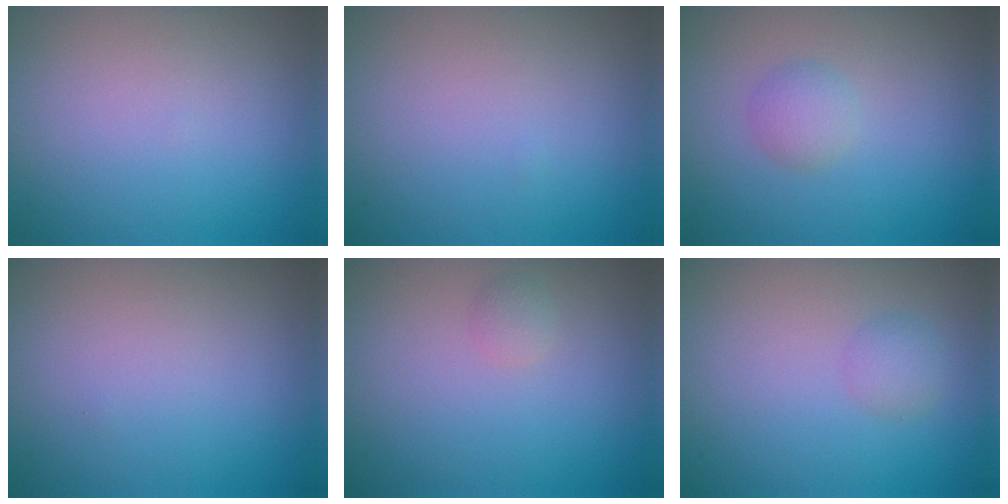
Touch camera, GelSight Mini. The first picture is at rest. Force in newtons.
{"total": 0.0}
{"total": 1.6, "press": 1.6, "slide": 0.1}
{"total": 0.0}
{"total": 0.8, "press": 0.8, "slide": 0.0}
{"total": 1.4, "press": 1.4, "slide": 0.0}